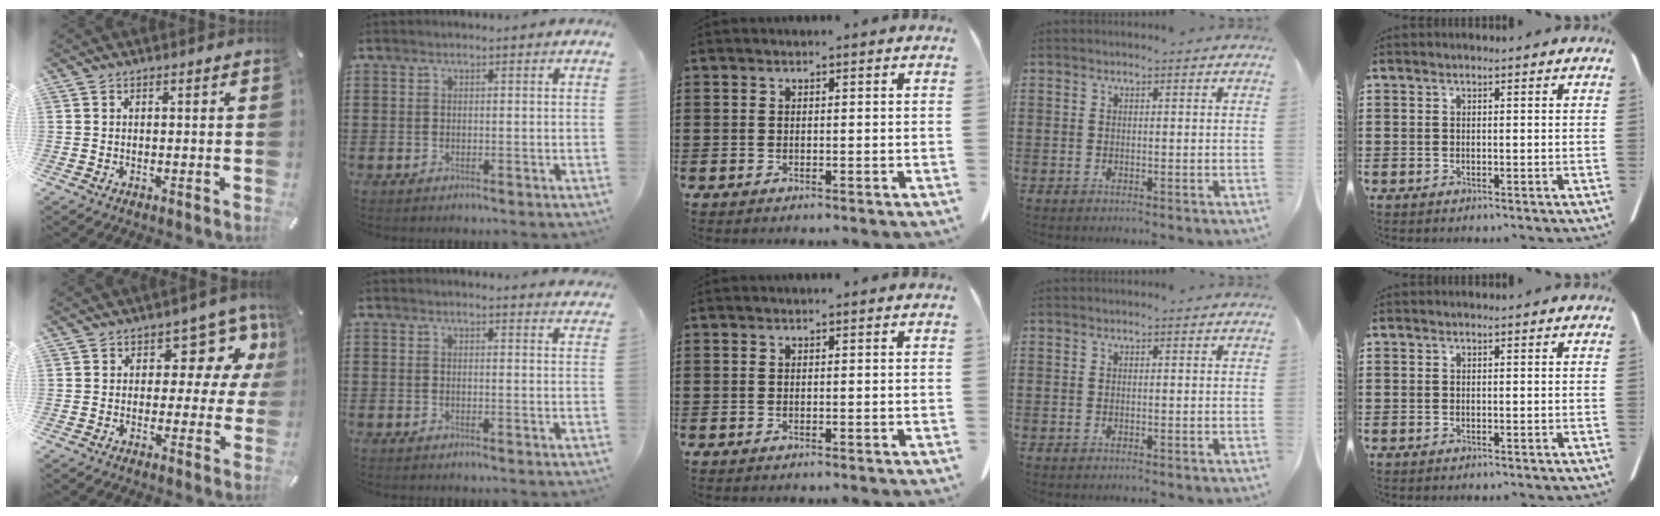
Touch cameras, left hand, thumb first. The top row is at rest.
{"thumb": {"total": 9.6, "force": [3.8, 6.2, 6.2], "torque": [-0.066, -0.033, 0.064]}, "index": {"total": 1.7, "force": [1.7, 0.0, 0.2], "torque": [0.000, -0.003, 0.031]}}